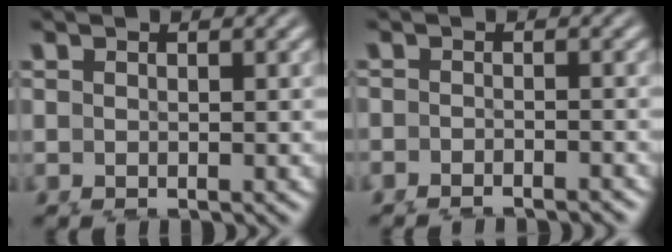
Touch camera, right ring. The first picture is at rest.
{"total": 2.2, "force": [-2.2, -0.2, -0.2], "torque": [0.006, -0.007, -0.033]}